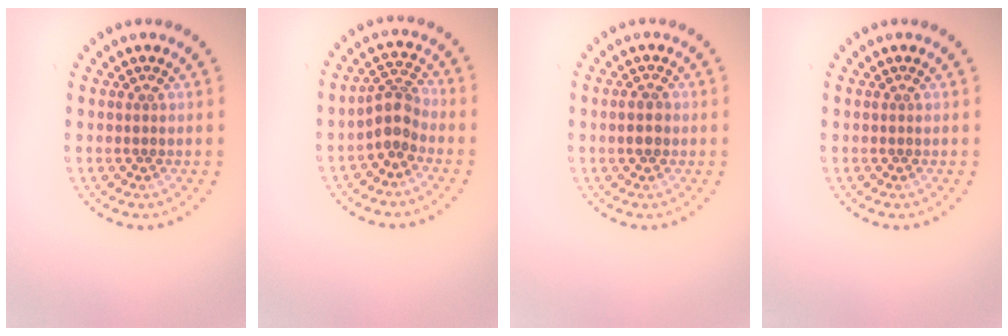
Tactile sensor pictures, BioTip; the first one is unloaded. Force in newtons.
{"total": 2.7, "press": 2.1, "slide": 1.7}
{"total": 1.5, "press": 1.5, "slide": 0.1}
{"total": 0.0}